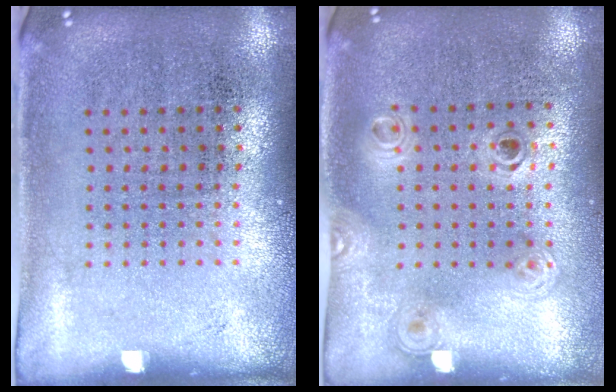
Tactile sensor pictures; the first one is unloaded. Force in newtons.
{"total": 1.2, "press": 1.0, "slide": 0.6}